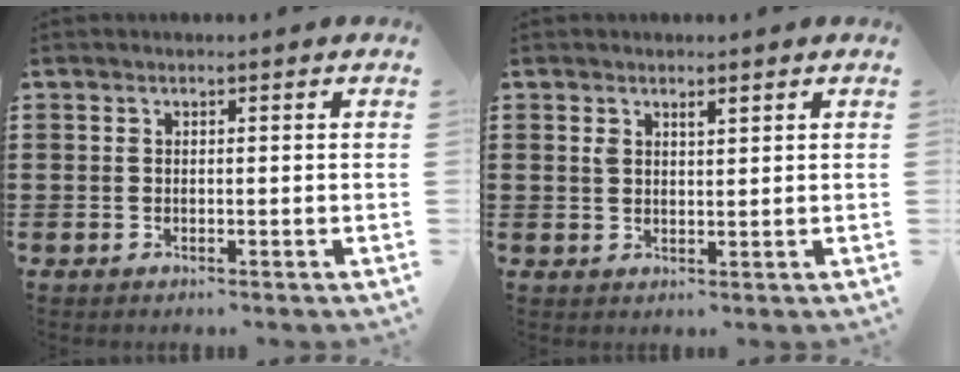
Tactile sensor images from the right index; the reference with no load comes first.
{"total": 1.6, "force": [1.0, 0.7, 1.0], "torque": [-0.022, 0.003, 0.018]}